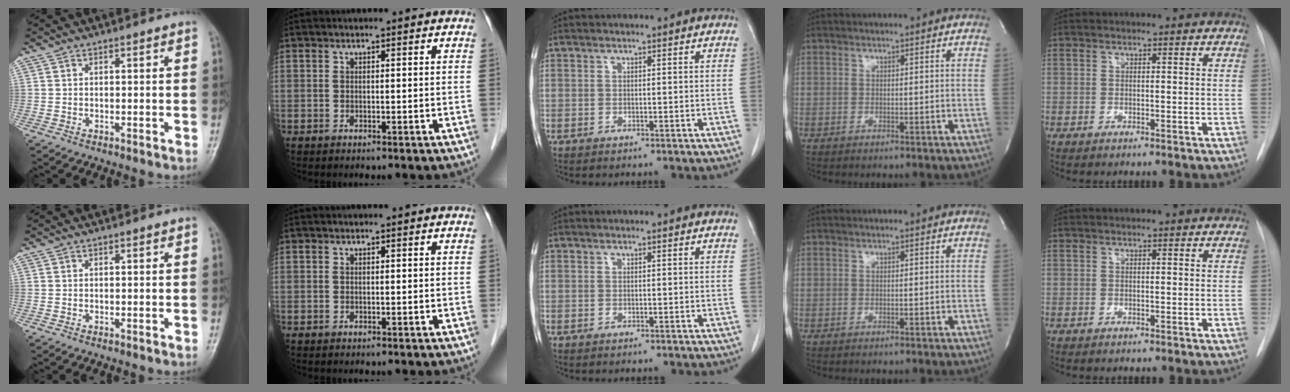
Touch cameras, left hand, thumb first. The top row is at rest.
{}